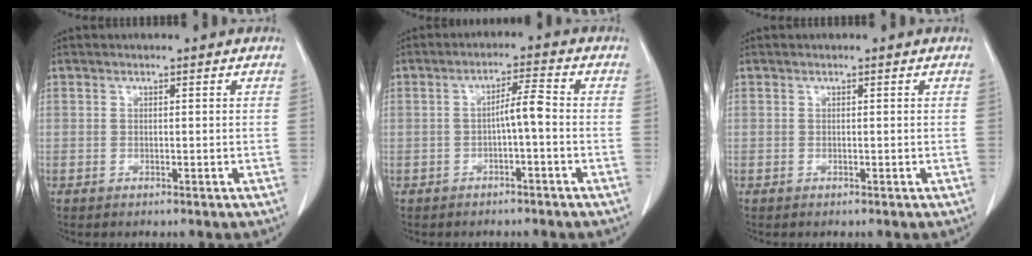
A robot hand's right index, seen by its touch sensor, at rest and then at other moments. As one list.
[{"total": 3.6, "force": [-0.9, 0.2, 3.5], "torque": [-0.057, 0.011, -0.015]}, {"total": 0.0}]